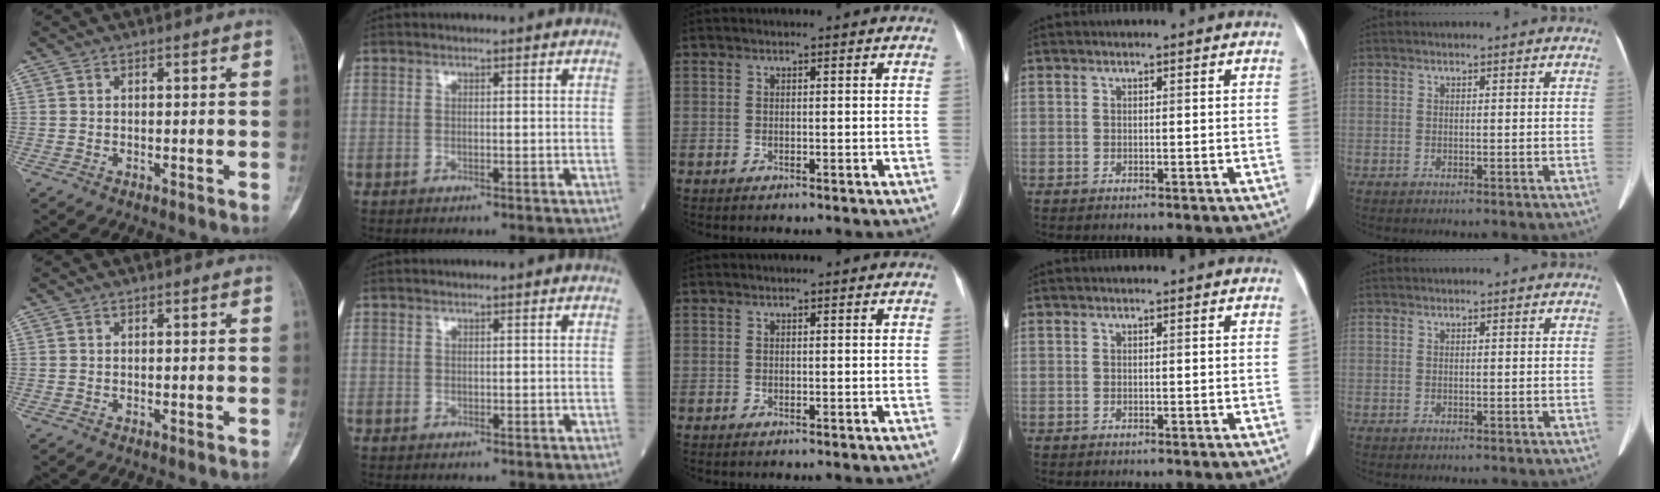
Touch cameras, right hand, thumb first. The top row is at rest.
{}